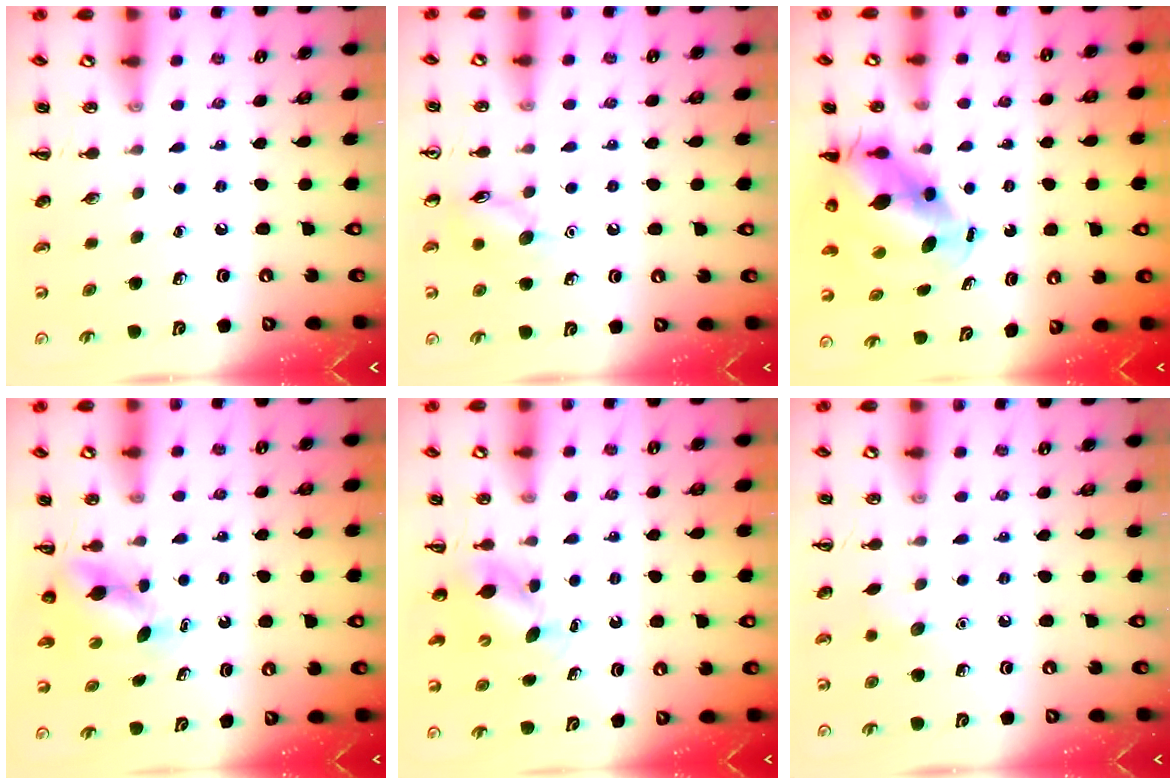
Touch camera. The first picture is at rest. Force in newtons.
{"total": 8.1, "press": 8.1, "slide": 0.7}
{"total": 9.5, "press": 9.3, "slide": 2.3}
{"total": 5.0, "press": 5.0, "slide": 0.3}
{"total": 5.7, "press": 5.6, "slide": 0.8}
{"total": 5.5, "press": 5.4, "slide": 1.2}